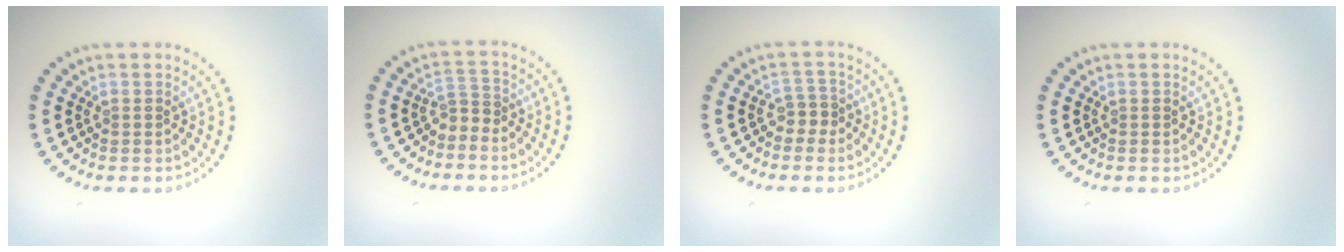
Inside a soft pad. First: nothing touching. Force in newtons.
{"total": 1.7, "press": 1.1, "slide": 1.3}
{"total": 1.6, "press": 1.3, "slide": 1.0}
{"total": 0.0}